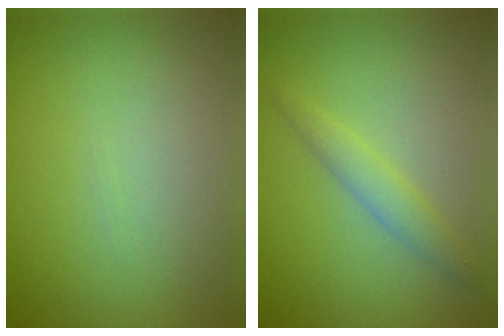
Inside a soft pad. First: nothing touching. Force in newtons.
{"total": 2.0, "press": 2.0, "slide": 0.1}